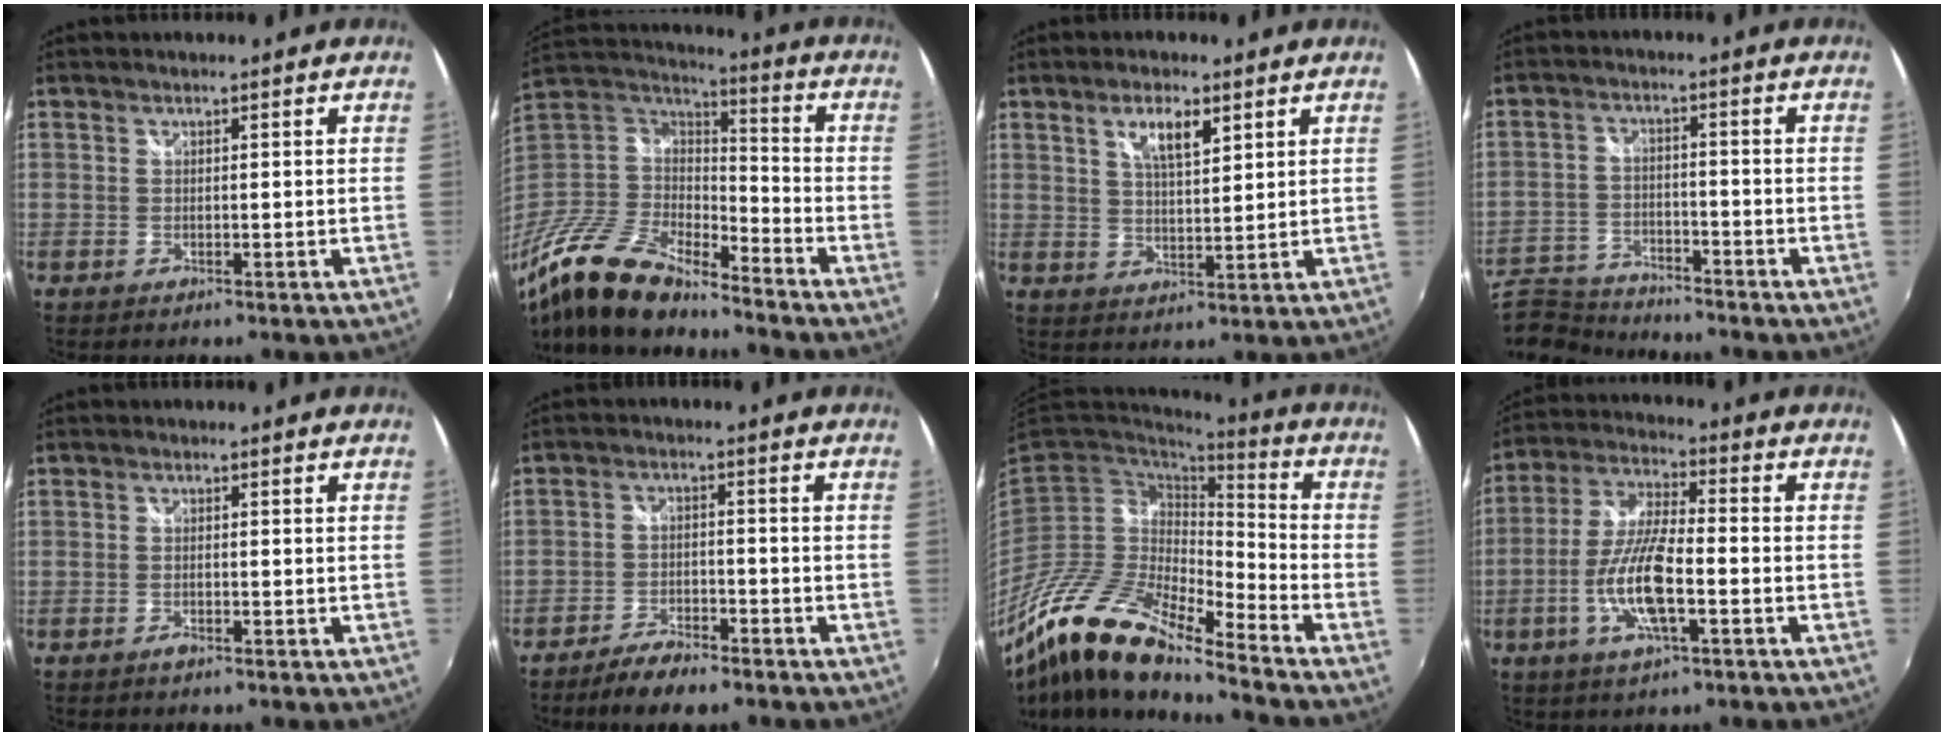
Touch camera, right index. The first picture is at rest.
{"total": 18.7, "force": [-14.4, 6.6, 9.8], "torque": [-0.218, -0.021, -0.283]}
{"total": 5.6, "force": [3.1, 1.8, 4.4], "torque": [-0.078, 0.003, 0.055]}
{"total": 10.8, "force": [-9.6, 3.9, 2.9], "torque": [-0.090, -0.007, -0.170]}
{"total": 1.0, "force": [-0.8, 0.3, 0.6], "torque": [-0.013, -0.001, -0.014]}
{"total": 8.3, "force": [-6.8, 2.4, 4.2], "torque": [-0.103, -0.008, -0.118]}
{"total": 17.5, "force": [-13.2, 4.0, 10.9], "torque": [-0.203, -0.025, -0.263]}
{"total": 11.9, "force": [-3.9, 2.8, 10.9], "torque": [-0.227, -0.002, -0.075]}